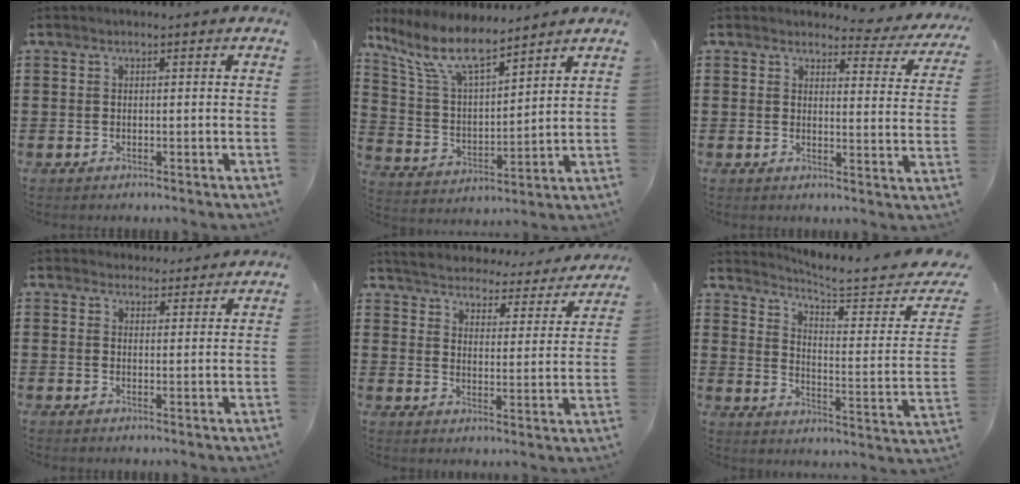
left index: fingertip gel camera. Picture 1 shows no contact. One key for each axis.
{"total": 9.4, "fx": 7.4, "fy": 2.2, "fz": 5.2, "tx": -0.129, "ty": -0.029, "tz": 0.133}
{"total": 3.7, "fx": 3.3, "fy": 1.2, "fz": 1.2, "tx": -0.024, "ty": -0.020, "tz": 0.055}
{"total": 3.1, "fx": 2.9, "fy": 0.9, "fz": 0.1, "tx": -0.011, "ty": -0.004, "tz": 0.056}
{"total": 3.6, "fx": 3.6, "fy": 0.0, "fz": 0.1, "tx": -0.026, "ty": -0.031, "tz": 0.054}
{"total": 5.6, "fx": 5.1, "fy": -0.1, "fz": 2.1, "tx": -0.062, "ty": -0.047, "tz": 0.084}